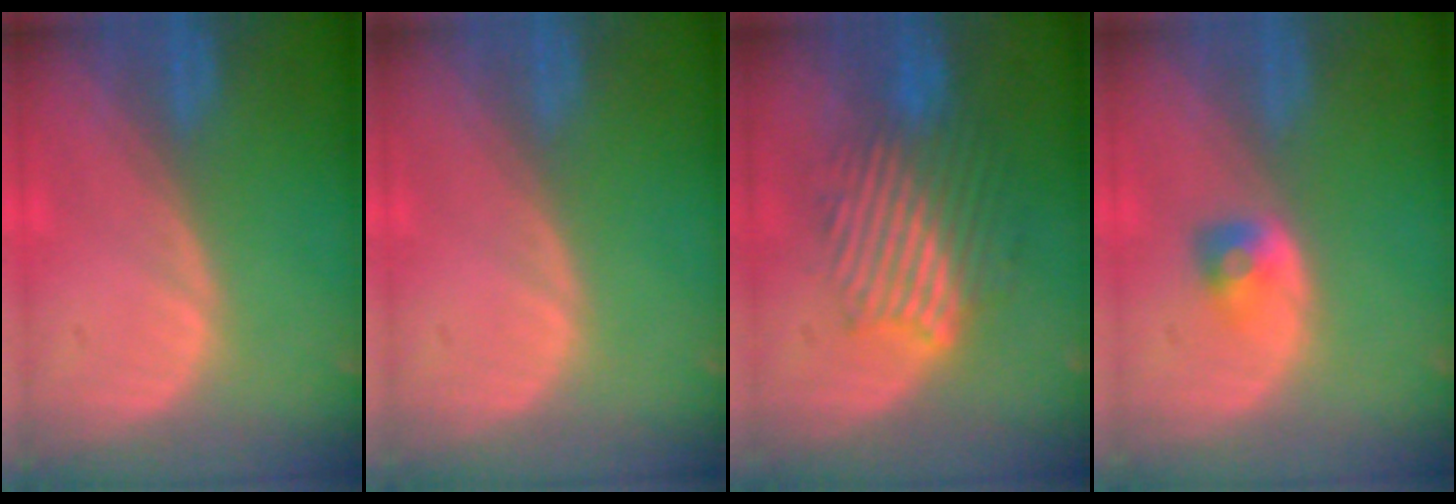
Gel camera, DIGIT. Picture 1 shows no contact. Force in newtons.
{"total": 0.0}
{"total": 9.1, "press": 8.5, "slide": 3.1}
{"total": 2.5, "press": 2.3, "slide": 0.9}